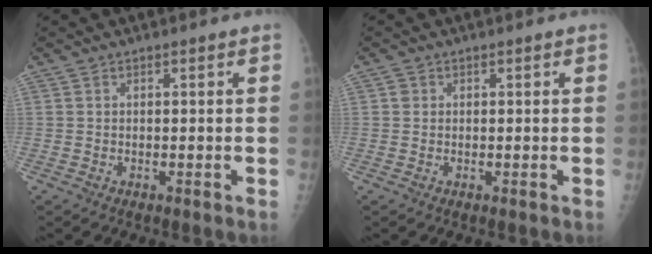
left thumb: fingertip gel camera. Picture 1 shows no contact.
{"total": 0.9, "force": [0.2, 0.9, 0.2], "torque": [0.003, 0.002, 0.002]}